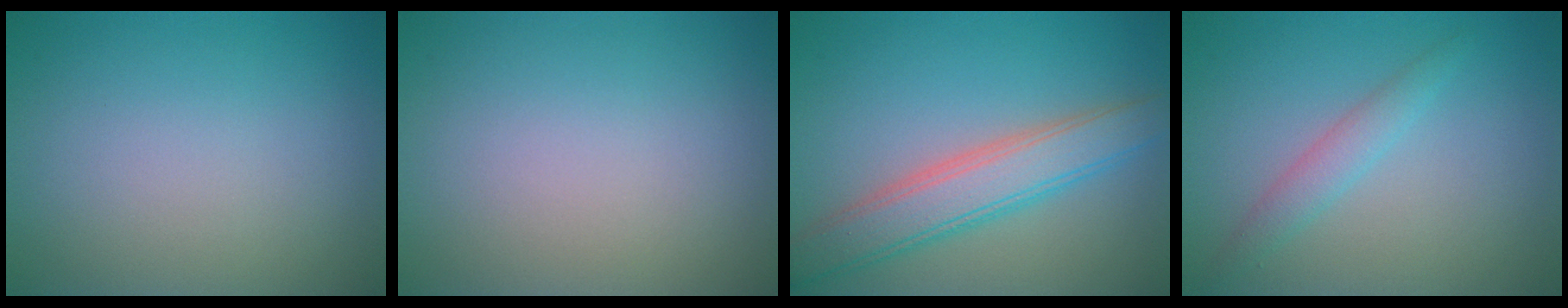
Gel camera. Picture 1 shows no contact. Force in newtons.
{"total": 0.0}
{"total": 5.1, "press": 5.1, "slide": 0.1}
{"total": 2.0, "press": 2.0, "slide": 0.0}